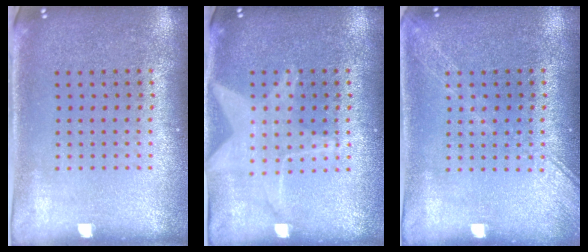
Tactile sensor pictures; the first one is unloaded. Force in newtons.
{"total": 1.3, "press": 1.3, "slide": 0.1}
{"total": 2.4, "press": 2.3, "slide": 0.4}